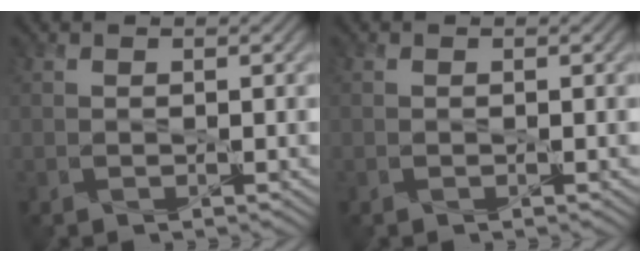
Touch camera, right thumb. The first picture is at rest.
{"total": 0.0}